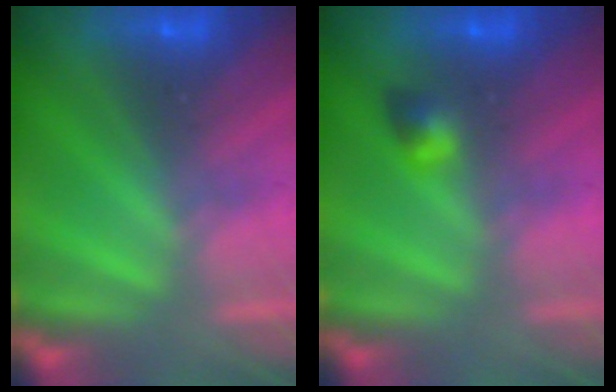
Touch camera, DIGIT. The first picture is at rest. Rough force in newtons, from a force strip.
{"total": 2.7}